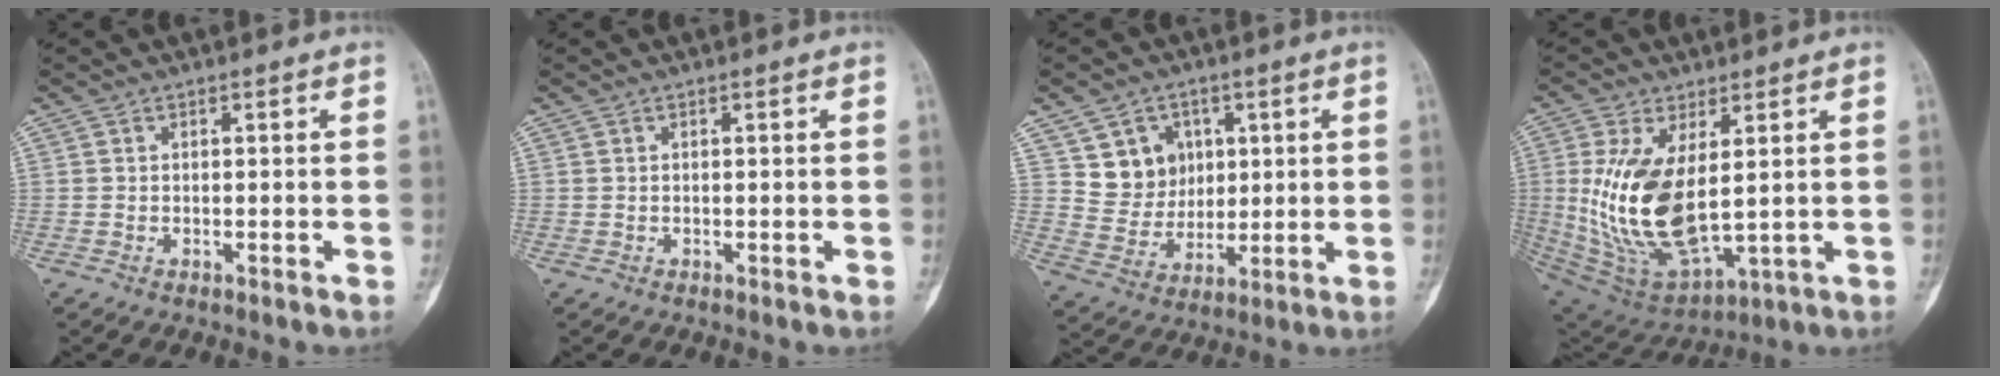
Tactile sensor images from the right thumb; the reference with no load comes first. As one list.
[{"total": 0.0}, {"total": 9.4, "force": [3.6, 8.2, 2.7], "torque": [-0.006, -0.017, 0.072]}, {"total": 17.6, "force": [1.9, 8.5, 15.3], "torque": [-0.305, -0.022, 0.062]}]